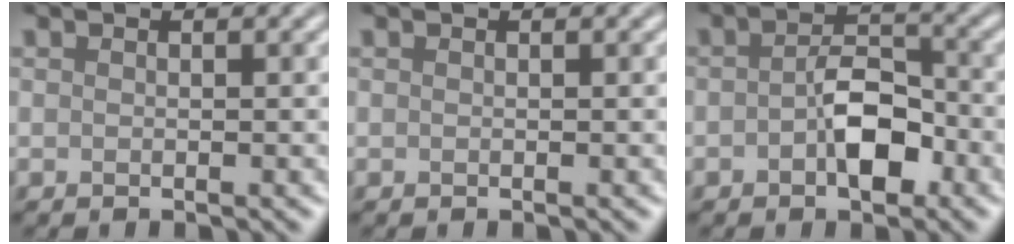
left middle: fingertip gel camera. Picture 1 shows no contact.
{"total": 0.0}
{"total": 4.3, "force": [-1.3, 2.3, 3.4], "torque": [-0.055, 0.009, -0.023]}